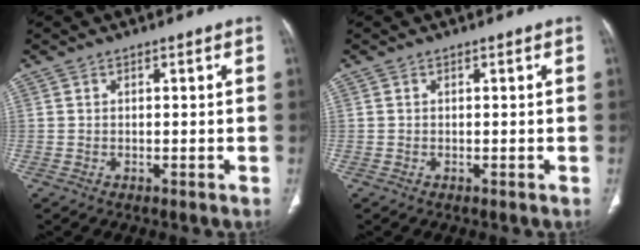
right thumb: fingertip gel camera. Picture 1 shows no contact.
{"total": 0.0}